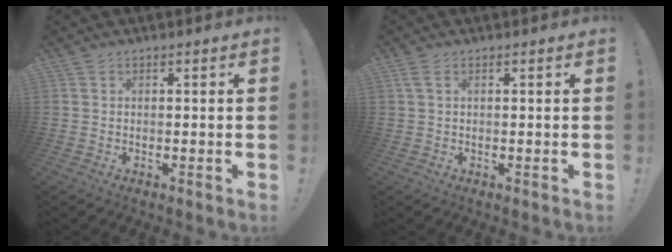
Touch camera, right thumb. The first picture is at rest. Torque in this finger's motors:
{"motor_torque": [0.12, -0.21, -0.35, -0.09, 0.03]}